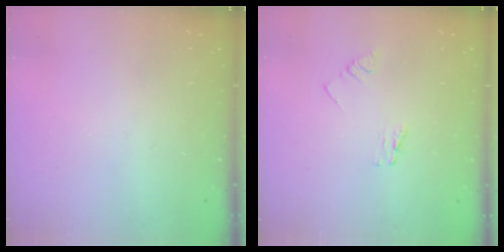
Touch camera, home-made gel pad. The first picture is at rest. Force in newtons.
{"total": 2.6, "press": 2.6, "slide": 0.4}